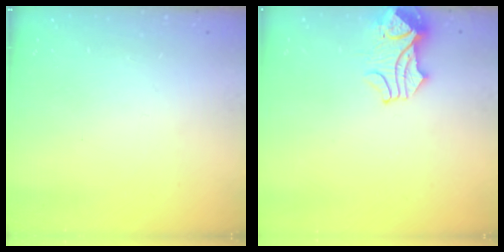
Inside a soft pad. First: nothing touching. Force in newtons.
{"total": 2.0, "press": 1.8, "slide": 1.0}